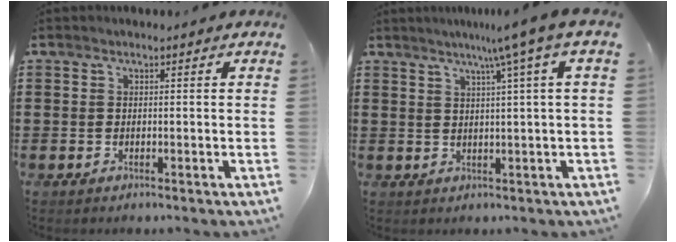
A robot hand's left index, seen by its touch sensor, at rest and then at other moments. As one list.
[{"total": 5.8, "force": [2.8, -1.2, 4.9], "torque": [-0.092, -0.006, 0.041]}]